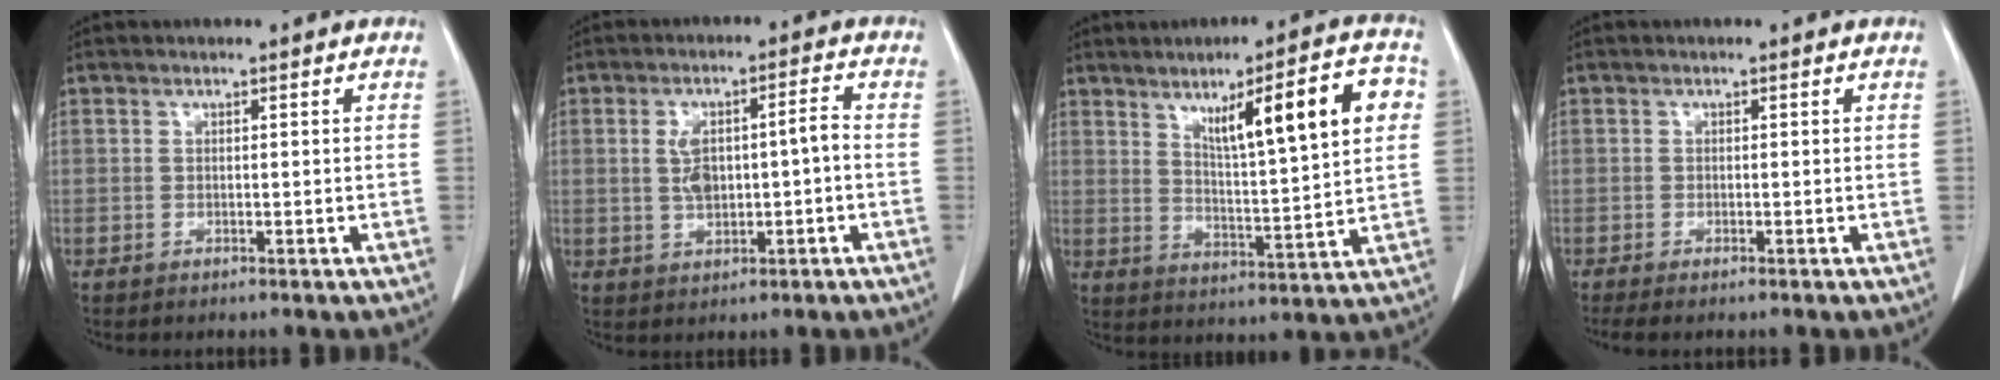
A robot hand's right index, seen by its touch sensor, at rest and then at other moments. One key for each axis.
{"total": 6.6, "fx": -0.2, "fy": 2.1, "fz": 6.3, "tx": -0.122, "ty": 0.019, "tz": 0.001}
{"total": 14.2, "fx": 5.3, "fy": 1.6, "fz": 13.1, "tx": -0.196, "ty": 0.014, "tz": 0.082}
{"total": 2.7, "fx": -2.1, "fy": 0.4, "fz": 1.6, "tx": -0.021, "ty": -0.007, "tz": -0.031}